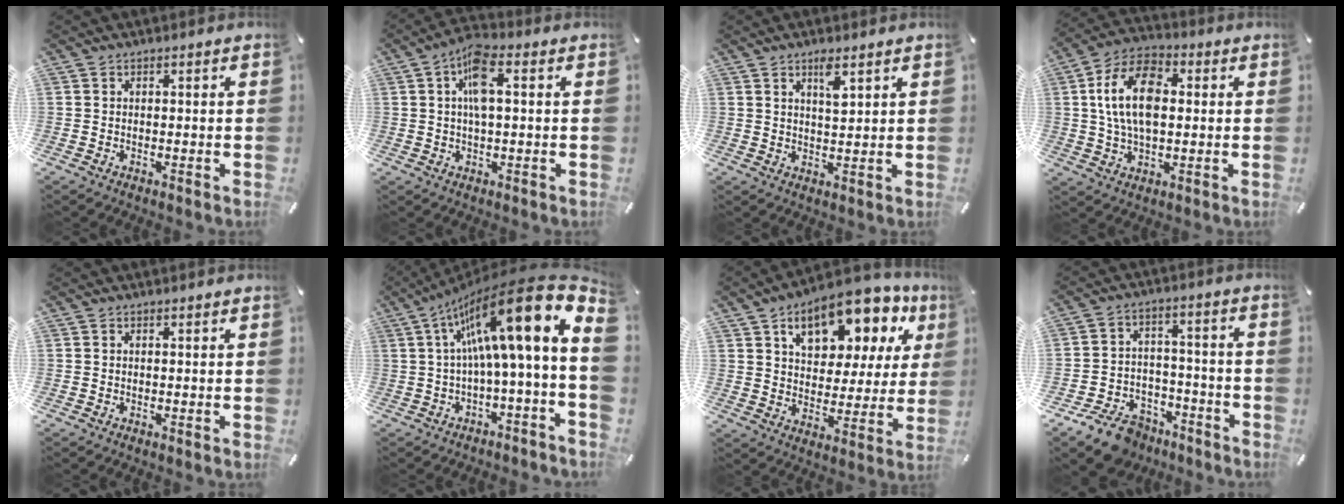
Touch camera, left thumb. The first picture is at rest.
{"total": 7.8, "force": [1.3, 3.0, 7.1], "torque": [-0.143, 0.008, 0.023]}
{"total": 4.2, "force": [2.5, 1.1, 3.1], "torque": [-0.053, -0.005, 0.040]}
{"total": 13.8, "force": [1.5, 8.5, 10.8], "torque": [-0.229, 0.009, 0.023]}
{"total": 0.0}
{"total": 20.8, "force": [7.2, 3.5, 19.2], "torque": [-0.323, -0.071, 0.111]}
{"total": 17.0, "force": [10.3, 9.4, 9.8], "torque": [-0.151, -0.056, 0.175]}
{"total": 10.3, "force": [-7.9, 5.6, 3.4], "torque": [-0.049, 0.058, -0.143]}